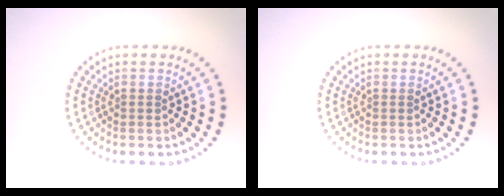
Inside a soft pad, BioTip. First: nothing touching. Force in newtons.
{"total": 0.0}